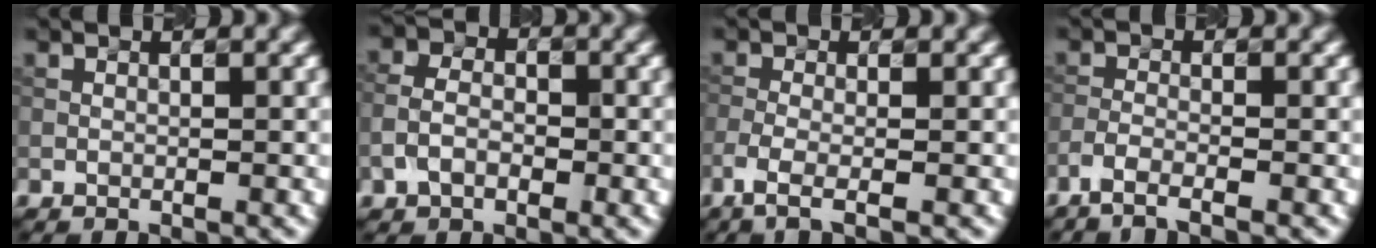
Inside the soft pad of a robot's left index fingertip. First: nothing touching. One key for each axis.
{"total": 3.0, "fx": -1.0, "fy": 2.2, "fz": 1.8, "tx": -0.039, "ty": 0.008, "tz": -0.024}
{"total": 3.2, "fx": -1.5, "fy": 1.1, "fz": 2.6, "tx": -0.053, "ty": -0.005, "tz": -0.038}
{"total": 2.4, "fx": -1.9, "fy": 0.5, "fz": 1.4, "tx": -0.031, "ty": 0.001, "tz": -0.046}